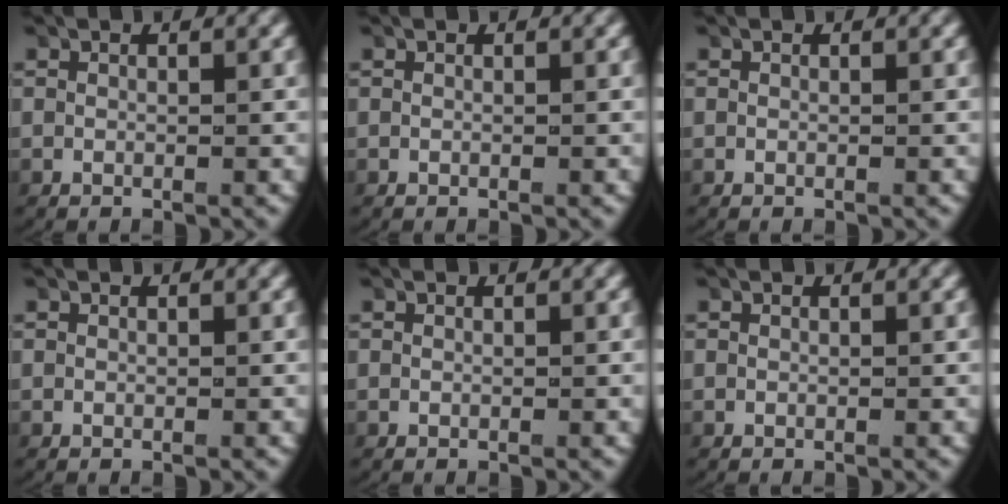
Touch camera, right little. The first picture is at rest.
{"total": 0.0}
{"total": 0.0}
{"total": 0.0}
{"total": 0.0}
{"total": 0.0}